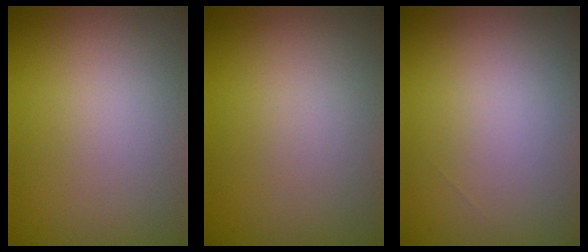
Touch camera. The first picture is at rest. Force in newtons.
{"total": 0.0}
{"total": 0.0}